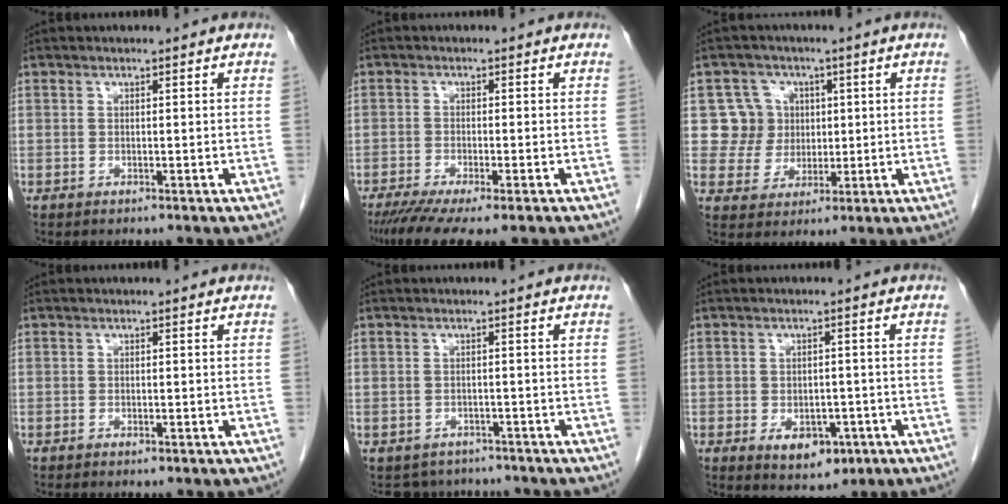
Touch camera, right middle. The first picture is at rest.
{"total": 8.4, "force": [-6.2, 1.0, 5.6], "torque": [-0.084, -0.019, -0.100]}
{"total": 6.5, "force": [1.3, 6.3, 0.2], "torque": [0.003, 0.018, 0.027]}
{"total": 0.9, "force": [-0.5, 0.4, 0.7], "torque": [-0.011, -0.001, -0.003]}
{"total": 4.7, "force": [-4.0, 2.5, -0.1], "torque": [0.009, 0.004, -0.053]}
{"total": 6.0, "force": [-2.5, 3.8, 4.0], "torque": [-0.050, 0.000, -0.025]}